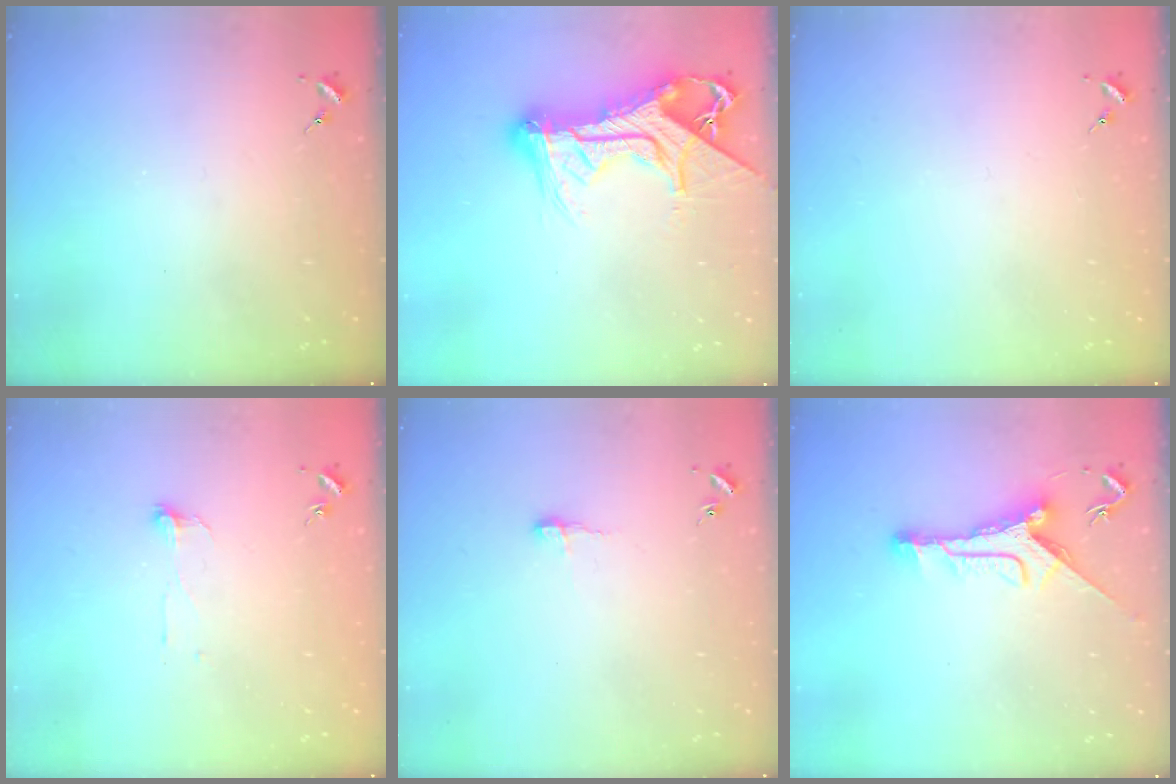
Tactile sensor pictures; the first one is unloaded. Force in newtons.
{"total": 20.6, "press": 20.5, "slide": 1.9}
{"total": 0.0}
{"total": 3.9, "press": 3.9, "slide": 0.3}
{"total": 5.6, "press": 5.6, "slide": 0.5}
{"total": 11.3, "press": 11.3, "slide": 0.6}